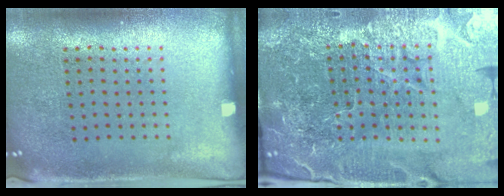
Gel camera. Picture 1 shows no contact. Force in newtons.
{"total": 6.5, "press": 5.8, "slide": 3.0}